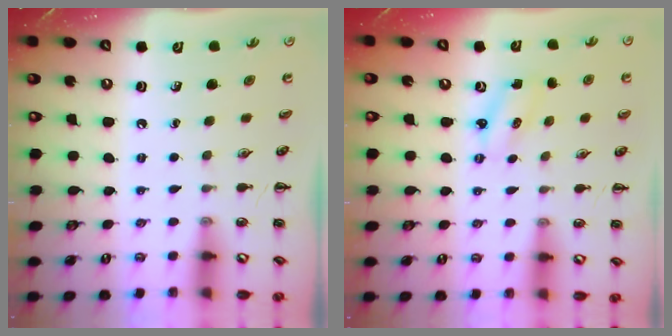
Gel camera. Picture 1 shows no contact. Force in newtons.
{"total": 2.0, "press": 1.9, "slide": 0.6}